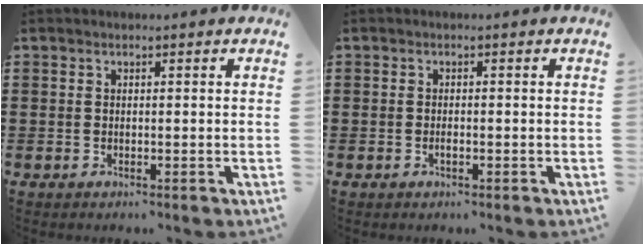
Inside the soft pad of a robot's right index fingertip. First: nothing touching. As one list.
[{"total": 0.9, "force": [-0.4, 0.2, 0.8], "torque": [-0.017, -0.007, -0.006]}]